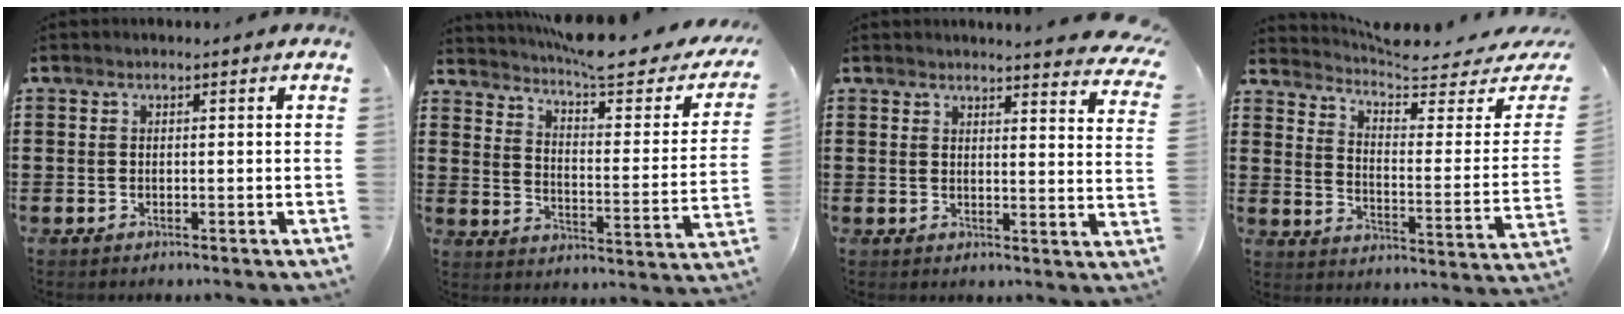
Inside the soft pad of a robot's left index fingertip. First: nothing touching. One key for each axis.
{"total": 7.0, "fx": 6.2, "fy": 0.3, "fz": 3.2, "tx": -0.083, "ty": -0.043, "tz": 0.102}
{"total": 3.4, "fx": 3.3, "fy": -0.6, "fz": 0.7, "tx": -0.021, "ty": -0.020, "tz": 0.056}
{"total": 4.9, "fx": 4.4, "fy": 0.9, "fz": 2.0, "tx": -0.059, "ty": -0.038, "tz": 0.069}